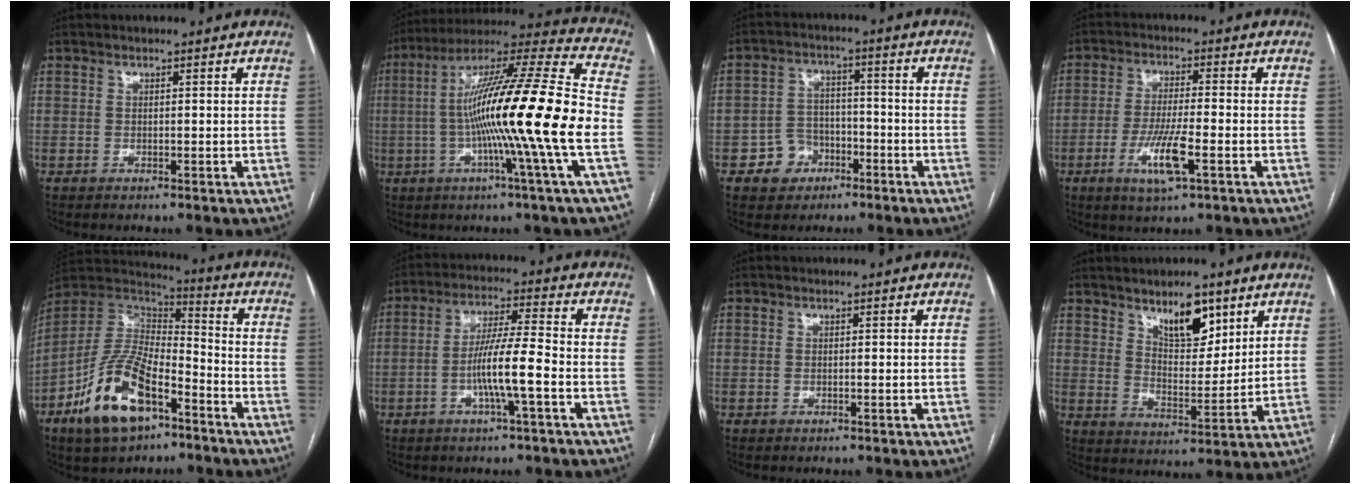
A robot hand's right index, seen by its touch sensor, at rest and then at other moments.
{"total": 22.6, "force": [-3.3, -1.3, 22.4], "torque": [-0.363, 0.000, -0.078]}
{"total": 6.1, "force": [-3.0, 5.1, 1.5], "torque": [-0.023, 0.019, -0.042]}
{"total": 7.6, "force": [-3.0, 0.7, 7.0], "torque": [-0.138, -0.013, -0.051]}
{"total": 15.8, "force": [-8.4, 6.6, 11.7], "torque": [-0.237, 0.006, -0.149]}
{"total": 8.3, "force": [-2.5, -0.1, 8.0], "torque": [-0.153, 0.004, -0.048]}
{"total": 0.0}
{"total": 8.8, "force": [5.7, 3.4, 5.8], "torque": [-0.096, -0.004, 0.101]}